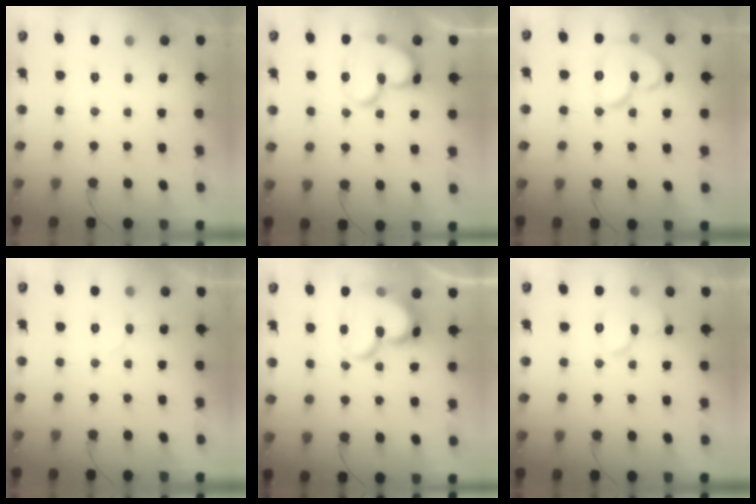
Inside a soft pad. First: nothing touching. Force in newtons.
{"total": 17.8, "press": 17.6, "slide": 2.1}
{"total": 14.6, "press": 14.4, "slide": 1.9}
{"total": 6.7, "press": 6.7, "slide": 0.5}
{"total": 19.4, "press": 19.4, "slide": 1.5}
{"total": 9.6, "press": 9.5, "slide": 1.2}